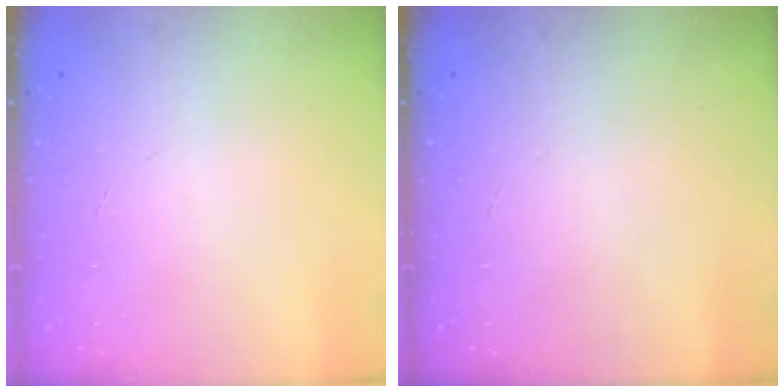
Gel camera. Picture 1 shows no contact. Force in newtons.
{"total": 0.0}